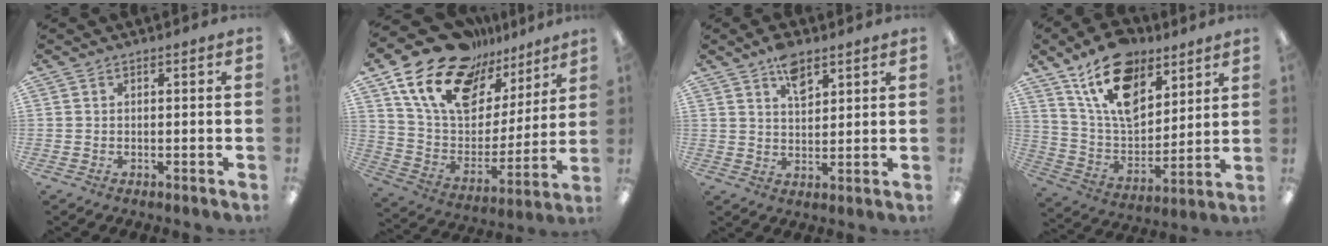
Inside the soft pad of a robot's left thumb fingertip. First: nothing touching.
{"total": 19.8, "force": [13.9, 11.0, 8.7], "torque": [-0.172, -0.087, 0.252]}
{"total": 6.6, "force": [4.3, 3.3, 3.8], "torque": [-0.053, -0.019, 0.074]}
{"total": 17.9, "force": [11.4, 9.8, 9.7], "torque": [-0.171, -0.050, 0.207]}